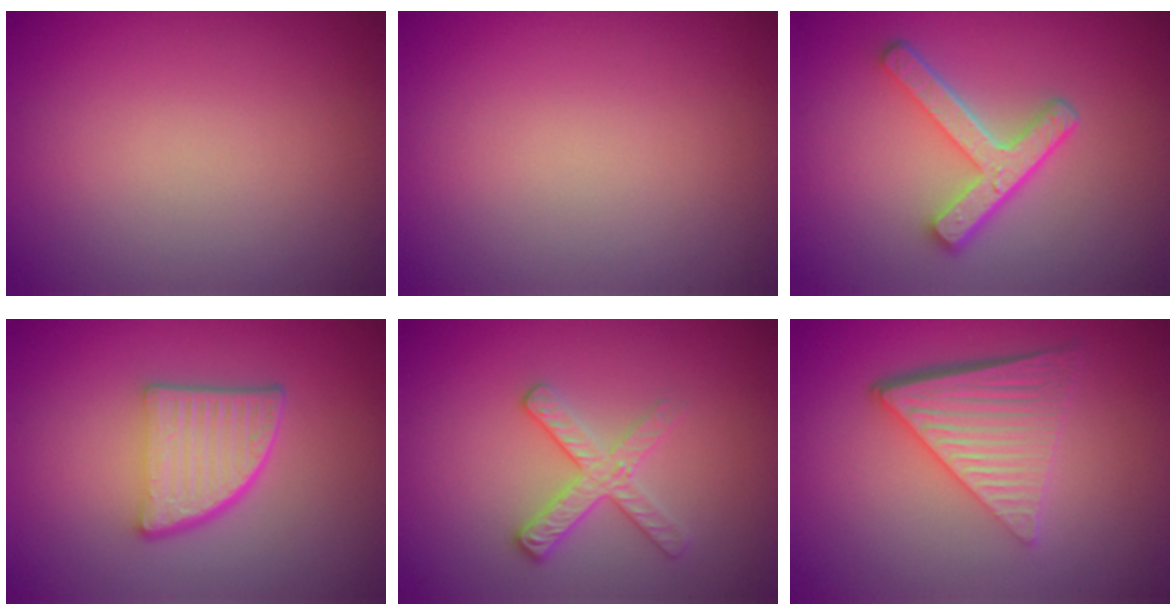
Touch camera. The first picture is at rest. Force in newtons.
{"total": 0.0}
{"total": 4.8, "press": 3.7, "slide": 3.2}
{"total": 5.4, "press": 3.8, "slide": 3.8}
{"total": 2.7, "press": 2.4, "slide": 1.2}
{"total": 6.1, "press": 4.2, "slide": 4.5}